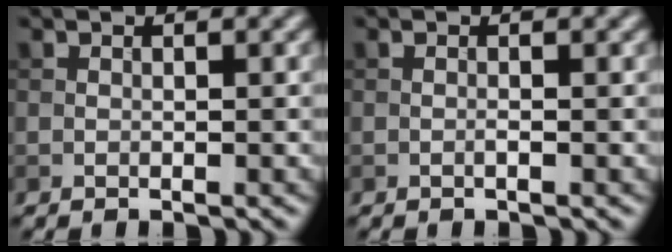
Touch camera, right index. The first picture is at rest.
{"total": 0.5, "force": [-0.2, 0.0, 0.5], "torque": [-0.011, 0.000, -0.005]}